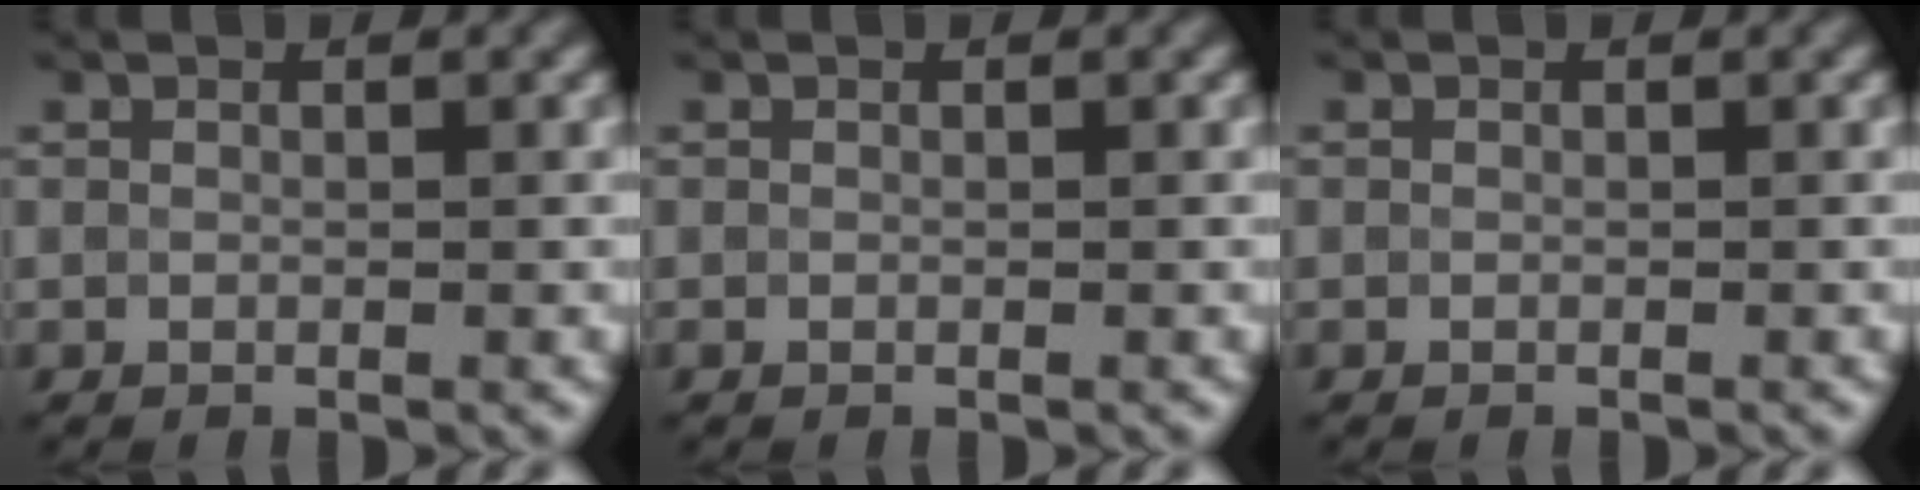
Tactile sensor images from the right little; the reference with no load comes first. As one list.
[{"total": 0.0}, {"total": 0.9, "force": [-0.4, -0.1, -0.8], "torque": [0.014, 0.002, 0.000]}]